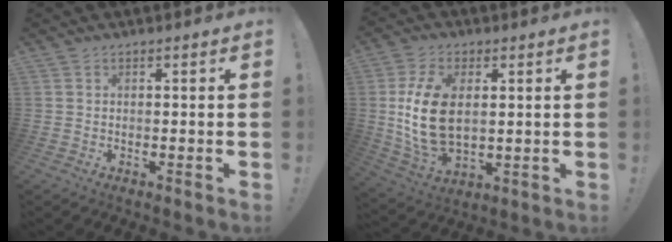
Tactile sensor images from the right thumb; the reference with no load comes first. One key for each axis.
{"total": 15.4, "fx": 1.6, "fy": 9.4, "fz": 12.1, "tx": -0.238, "ty": -0.002, "tz": 0.034}